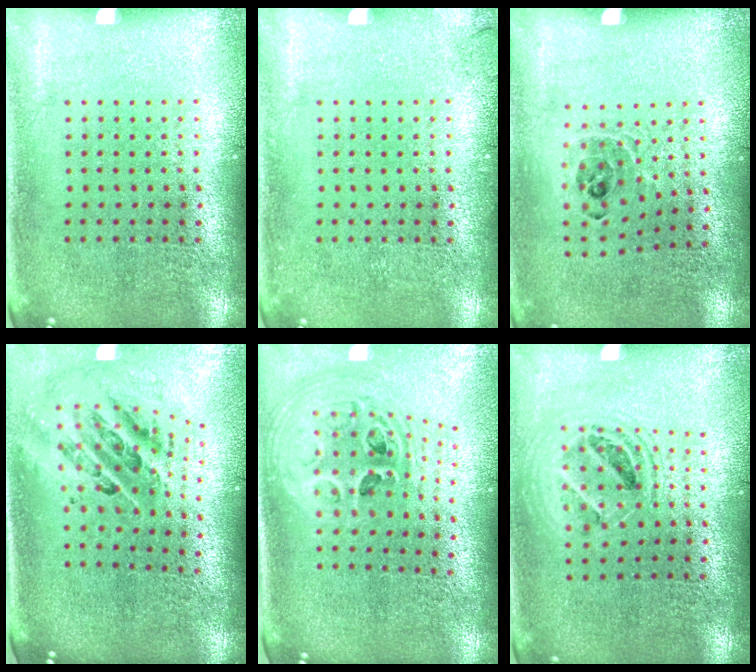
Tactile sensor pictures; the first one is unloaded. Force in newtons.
{"total": 0.7, "press": 0.7, "slide": 0.2}
{"total": 0.9, "press": 0.9, "slide": 0.1}
{"total": 1.9, "press": 1.5, "slide": 1.2}
{"total": 2.6, "press": 1.9, "slide": 1.8}
{"total": 1.5, "press": 1.3, "slide": 0.7}